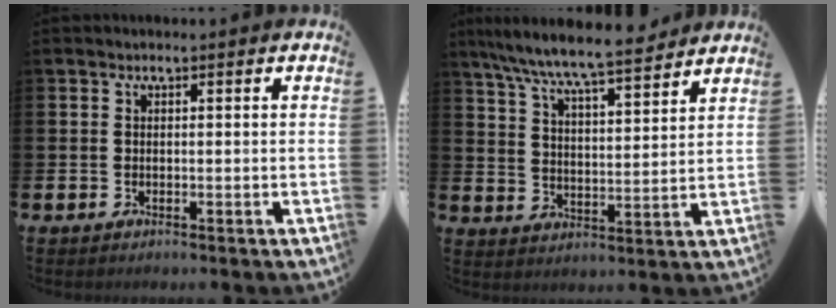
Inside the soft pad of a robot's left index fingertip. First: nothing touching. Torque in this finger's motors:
{"motor_torque": [1.07, -1.07, 1.05, 0.21]}